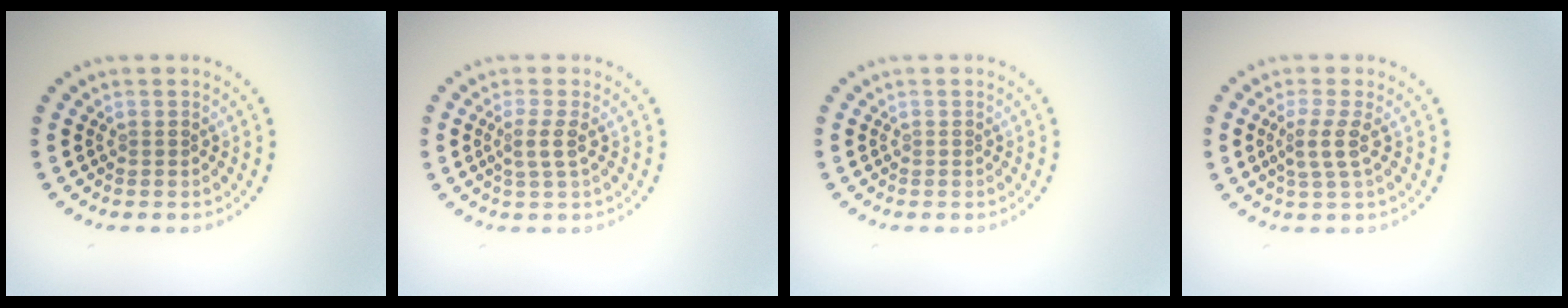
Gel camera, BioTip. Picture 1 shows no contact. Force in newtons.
{"total": 1.6, "press": 1.3, "slide": 1.0}
{"total": 0.0}
{"total": 2.3, "press": 1.7, "slide": 1.5}